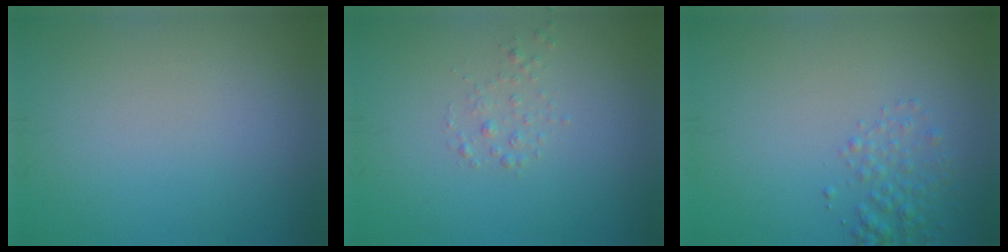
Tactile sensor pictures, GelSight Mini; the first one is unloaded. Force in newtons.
{"total": 1.0, "press": 1.0, "slide": 0.0}
{"total": 1.8, "press": 1.8, "slide": 0.1}